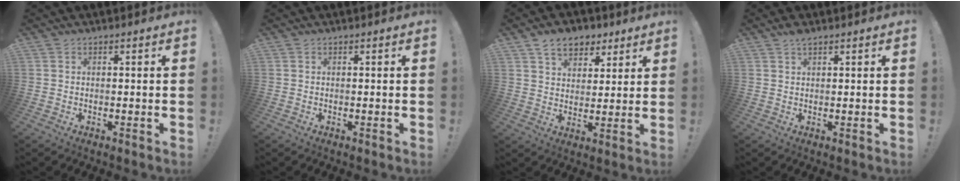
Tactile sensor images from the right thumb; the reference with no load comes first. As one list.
[{"total": 0.0}, {"total": 9.4, "force": [5.7, 6.3, 4.0], "torque": [-0.060, -0.022, 0.110]}, {"total": 2.1, "force": [1.7, 0.6, 1.1], "torque": [-0.016, -0.008, 0.030]}]